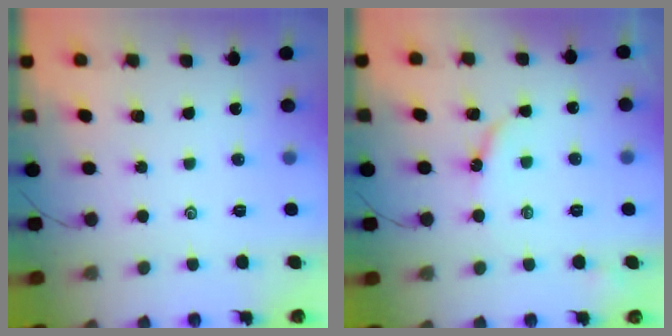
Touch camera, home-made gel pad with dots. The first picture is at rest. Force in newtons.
{"total": 4.9, "press": 4.9, "slide": 0.6}